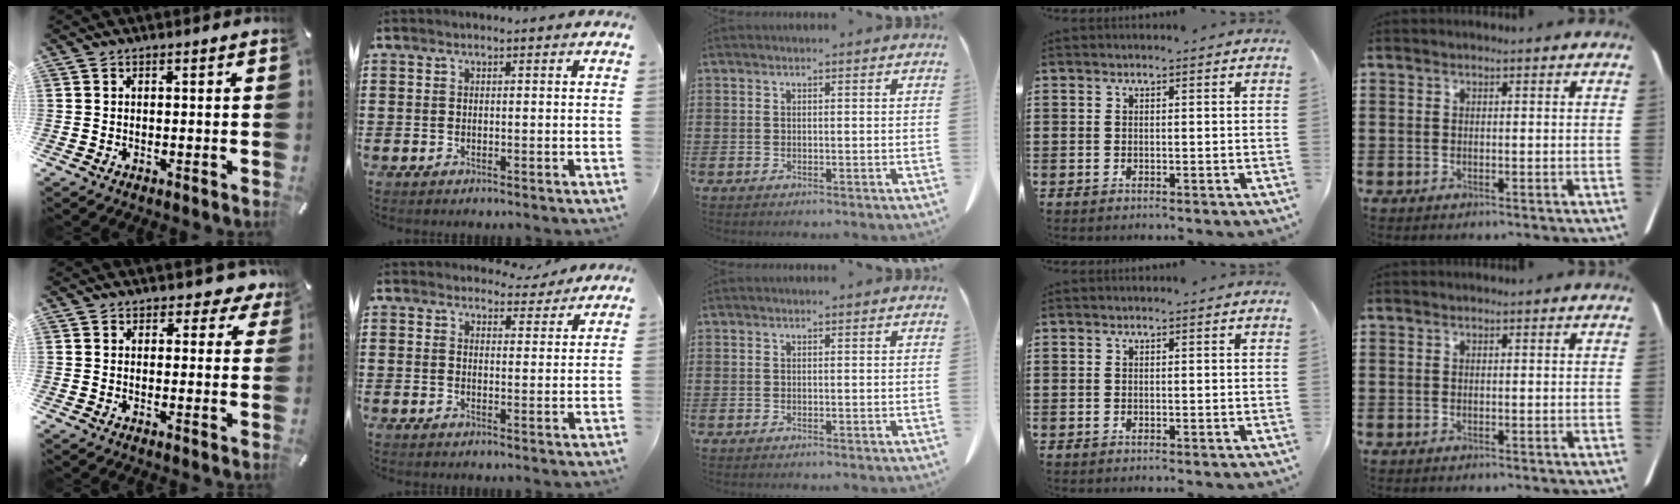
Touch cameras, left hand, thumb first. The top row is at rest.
{"thumb": {"total": 3.5, "force": [2.2, 2.4, 1.2], "torque": [0.001, -0.014, 0.032]}, "index": {"total": 4.0, "force": [3.8, 1.0, 0.6], "torque": [-0.016, -0.013, 0.070]}}